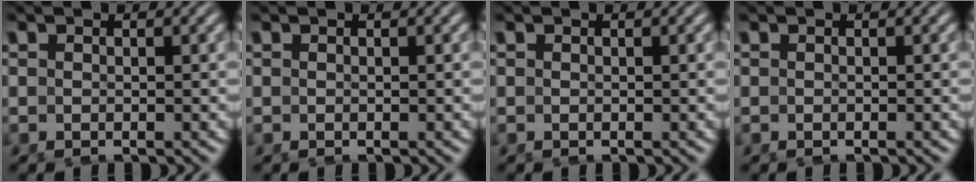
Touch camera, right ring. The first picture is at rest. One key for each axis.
{"total": 0.0}
{"total": 0.0}
{"total": 0.0}